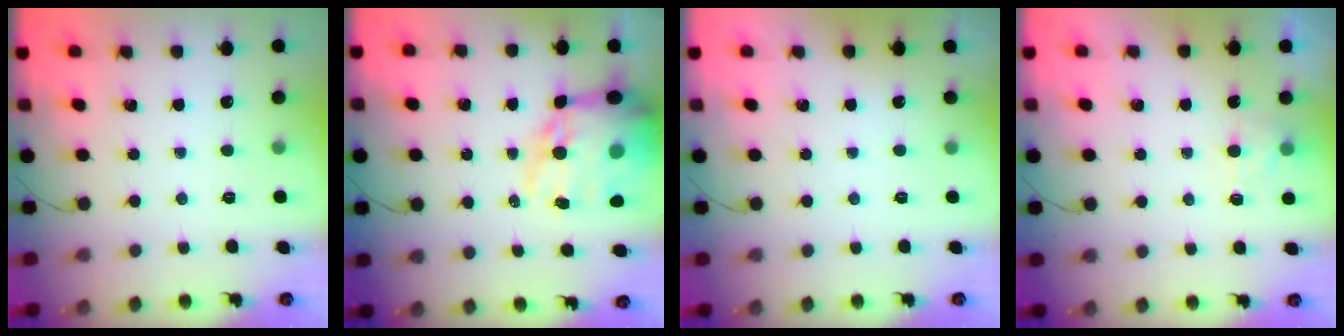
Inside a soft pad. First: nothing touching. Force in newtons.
{"total": 21.4, "press": 20.9, "slide": 4.8}
{"total": 1.8, "press": 1.8, "slide": 0.3}
{"total": 2.9, "press": 2.5, "slide": 1.5}